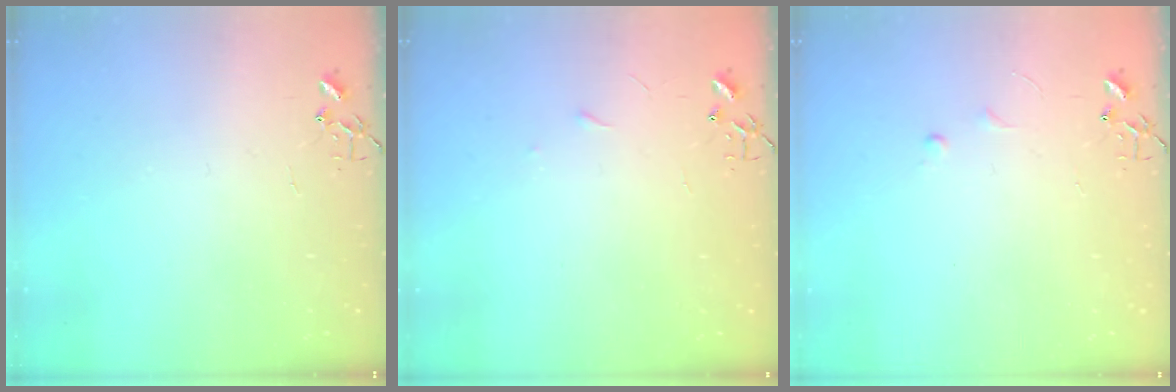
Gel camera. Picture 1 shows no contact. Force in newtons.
{"total": 3.4, "press": 3.3, "slide": 0.4}
{"total": 3.4, "press": 3.4, "slide": 0.5}